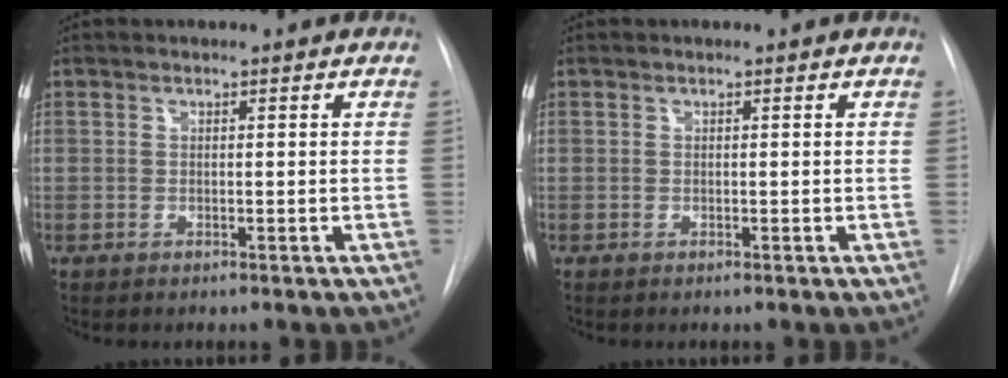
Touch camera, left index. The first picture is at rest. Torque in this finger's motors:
{"motor_torque": [-0.07, 0.02, 0.00, 0.00]}